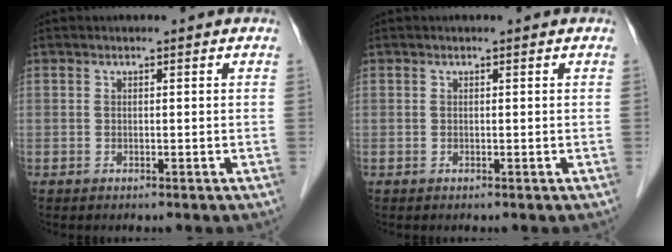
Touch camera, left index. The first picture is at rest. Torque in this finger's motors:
{"motor_torque": [0.08, 0.02, 0.02, -0.01]}